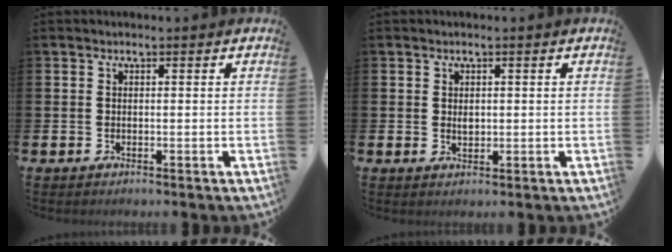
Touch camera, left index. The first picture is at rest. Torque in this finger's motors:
{"motor_torque": [0.06, 0.05, 0.01, 0.04]}